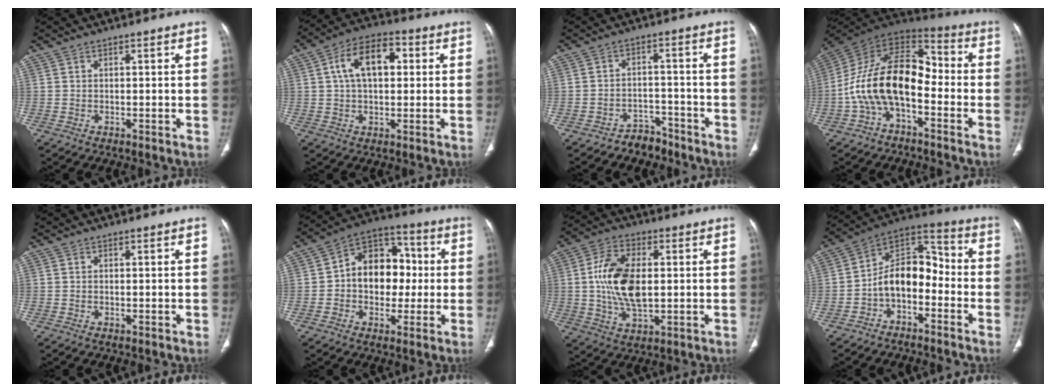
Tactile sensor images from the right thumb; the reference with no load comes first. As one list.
[{"total": 11.1, "force": [2.4, 6.6, 8.7], "torque": [-0.140, 0.023, 0.034]}, {"total": 4.9, "force": [-4.0, 2.8, 0.1], "torque": [0.009, 0.044, -0.061]}, {"total": 17.3, "force": [-4.0, 9.6, 13.8], "torque": [-0.237, 0.073, -0.081]}, {"total": 0.0}, {"total": 12.7, "force": [0.2, 9.4, 8.5], "torque": [-0.079, 0.031, -0.004]}, {"total": 13.0, "force": [0.8, 7.3, 10.7], "torque": [-0.202, 0.002, 0.019]}, {"total": 11.8, "force": [-3.6, 7.5, 8.3], "torque": [-0.110, 0.075, -0.075]}]